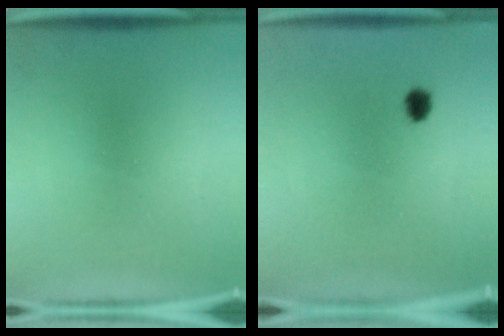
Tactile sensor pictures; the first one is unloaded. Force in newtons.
{"total": 2.1}